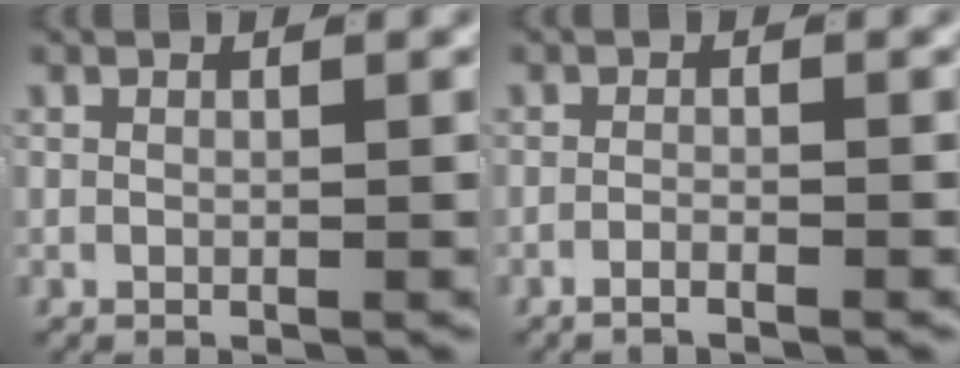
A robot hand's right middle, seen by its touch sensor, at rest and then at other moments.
{"total": 1.7, "force": [-1.6, 0.2, 0.6], "torque": [-0.013, 0.000, -0.032]}